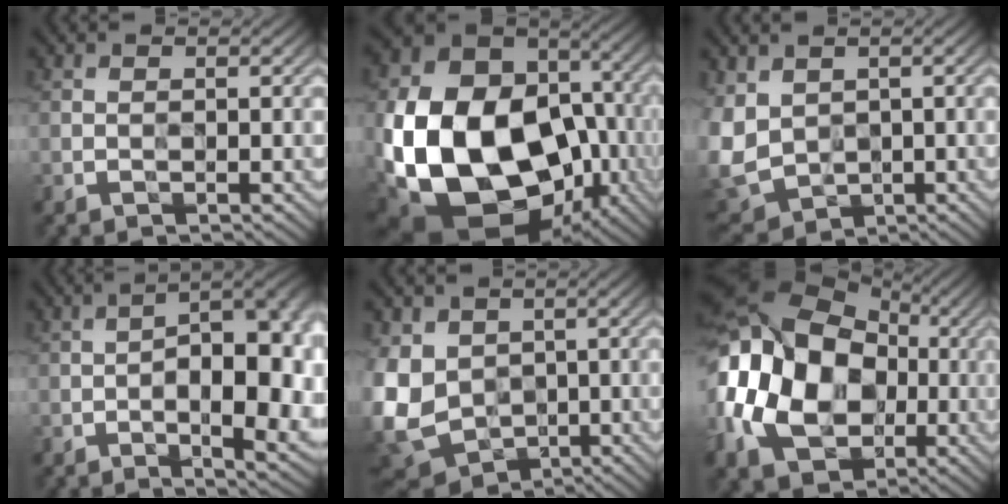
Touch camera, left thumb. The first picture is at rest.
{"total": 22.7, "force": [-5.4, 16.6, 14.6], "torque": [-0.366, -0.055, -0.068]}
{"total": 8.1, "force": [0.4, 6.3, 5.1], "torque": [-0.165, -0.011, 0.003]}
{"total": 16.6, "force": [-2.1, 6.9, 15.0], "torque": [-0.180, 0.000, -0.025]}
{"total": 12.2, "force": [-0.8, 9.6, 7.5], "torque": [-0.214, -0.023, -0.004]}
{"total": 19.8, "force": [-1.4, 14.6, 13.4], "torque": [-0.287, -0.001, -0.029]}